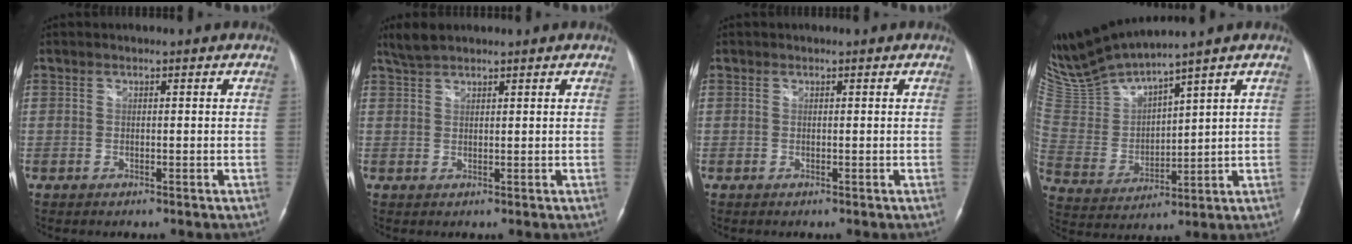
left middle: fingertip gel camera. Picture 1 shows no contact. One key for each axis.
{"total": 2.8, "fx": 2.5, "fy": 0.7, "fz": 1.0, "tx": -0.026, "ty": 0.012, "tz": 0.052}
{"total": 0.0}
{"total": 12.4, "fx": 11.4, "fy": -0.4, "fz": 4.9, "tx": -0.114, "ty": -0.006, "tz": 0.240}